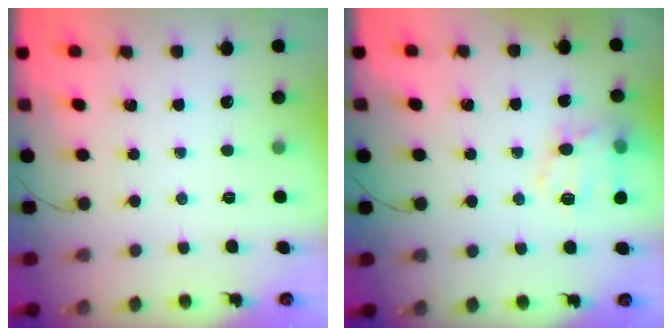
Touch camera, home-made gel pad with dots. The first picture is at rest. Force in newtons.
{"total": 11.7, "press": 11.6, "slide": 1.2}